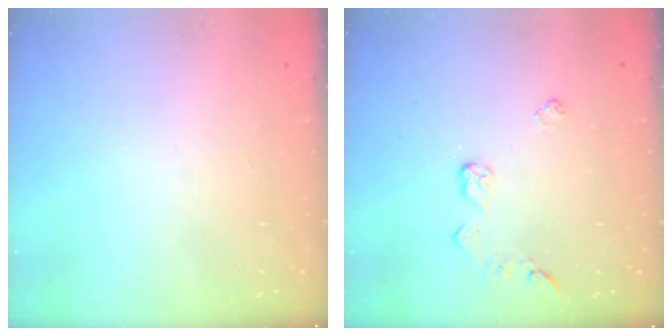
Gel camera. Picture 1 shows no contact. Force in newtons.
{"total": 5.2, "press": 5.2, "slide": 0.4}